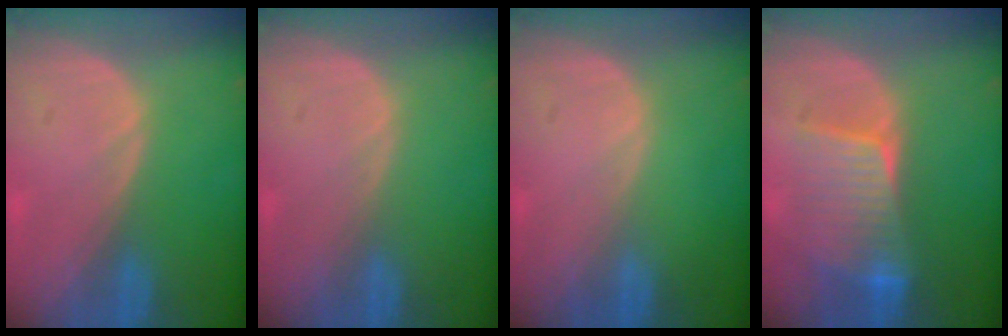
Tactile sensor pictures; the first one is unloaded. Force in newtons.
{"total": 0.0}
{"total": 0.0}
{"total": 6.8, "press": 6.8, "slide": 0.5}